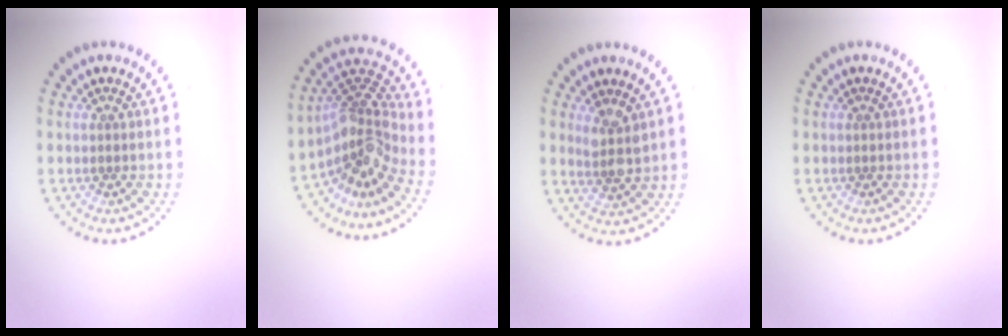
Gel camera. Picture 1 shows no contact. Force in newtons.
{"total": 4.5, "press": 3.0, "slide": 3.3}
{"total": 2.6, "press": 2.2, "slide": 1.3}
{"total": 0.0}